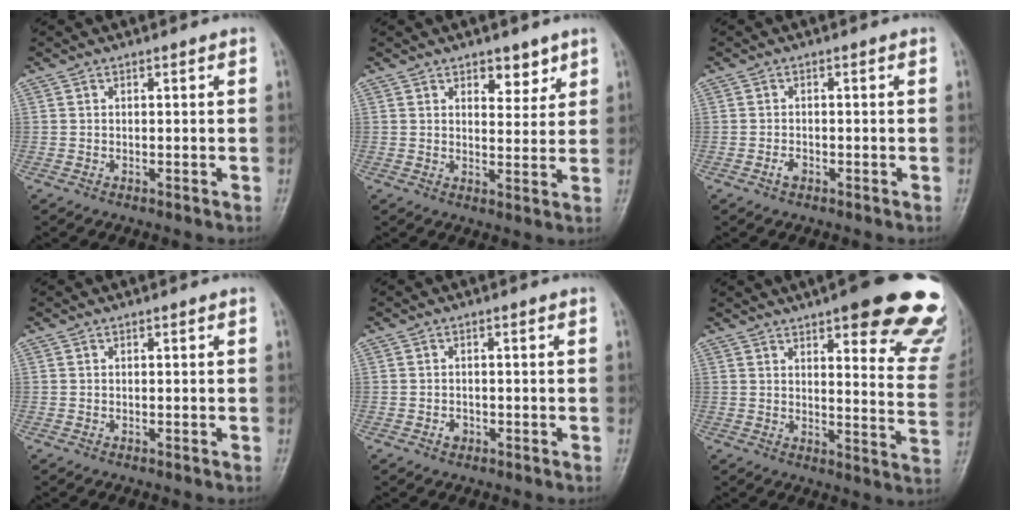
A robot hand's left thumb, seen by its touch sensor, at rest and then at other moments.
{"total": 4.9, "force": [3.3, 2.6, 2.6], "torque": [-0.009, -0.022, 0.048]}
{"total": 1.5, "force": [-0.8, 0.9, 0.9], "torque": [-0.018, 0.004, -0.016]}
{"total": 0.0}
{"total": 1.4, "force": [-0.6, 1.1, 0.6], "torque": [-0.005, 0.005, -0.010]}
{"total": 23.0, "force": [15.3, 5.8, 16.2], "torque": [-0.168, -0.064, 0.176]}